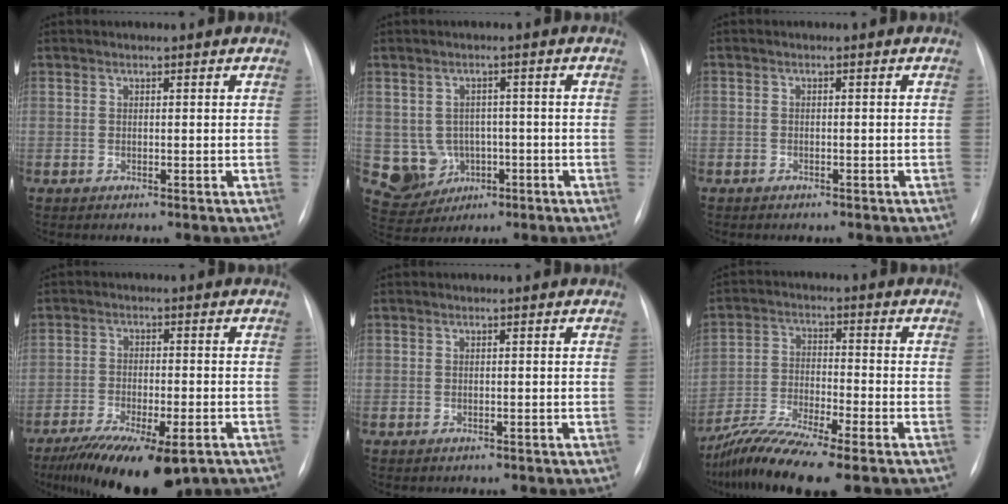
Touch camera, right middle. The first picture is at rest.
{"total": 6.7, "force": [-1.2, 6.4, 1.6], "torque": [-0.035, 0.014, -0.005]}
{"total": 1.6, "force": [-1.2, 1.1, 0.3], "torque": [-0.010, 0.002, -0.013]}
{"total": 15.7, "force": [-10.7, 4.6, 10.6], "torque": [-0.160, -0.027, -0.160]}
{"total": 0.7, "force": [-0.2, 0.7, -0.1], "torque": [0.001, 0.005, -0.006]}
{"total": 10.4, "force": [-8.2, 0.1, 6.3], "torque": [-0.128, -0.023, -0.149]}